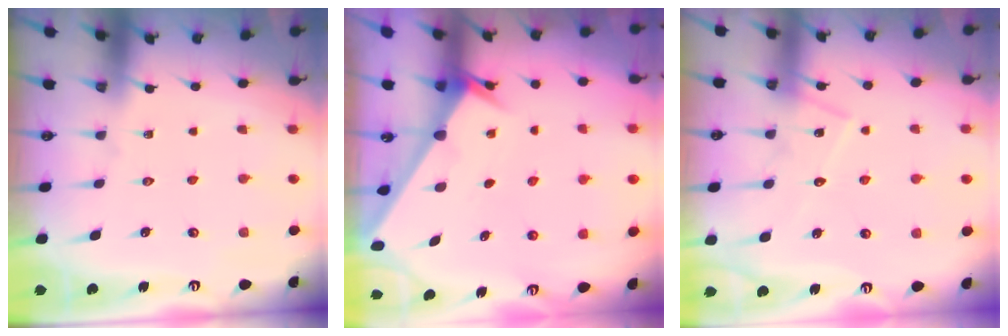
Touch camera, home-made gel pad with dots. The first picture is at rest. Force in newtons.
{"total": 2.0, "press": 2.0, "slide": 0.1}
{"total": 12.7, "press": 12.7, "slide": 0.8}